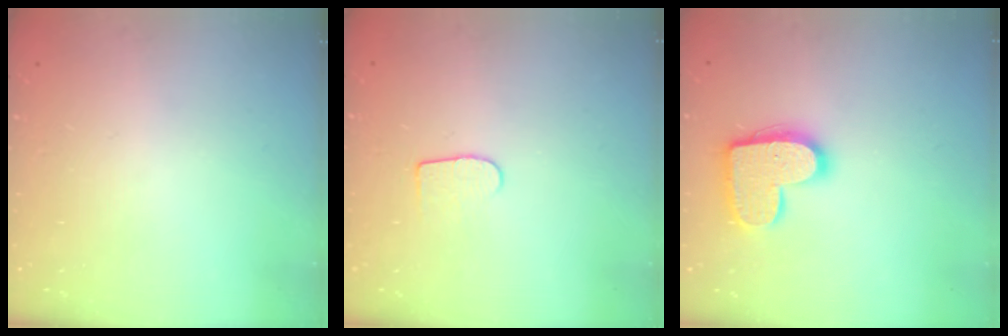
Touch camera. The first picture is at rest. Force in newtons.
{"total": 5.8, "press": 5.8, "slide": 0.5}
{"total": 14.5, "press": 14.5, "slide": 0.7}